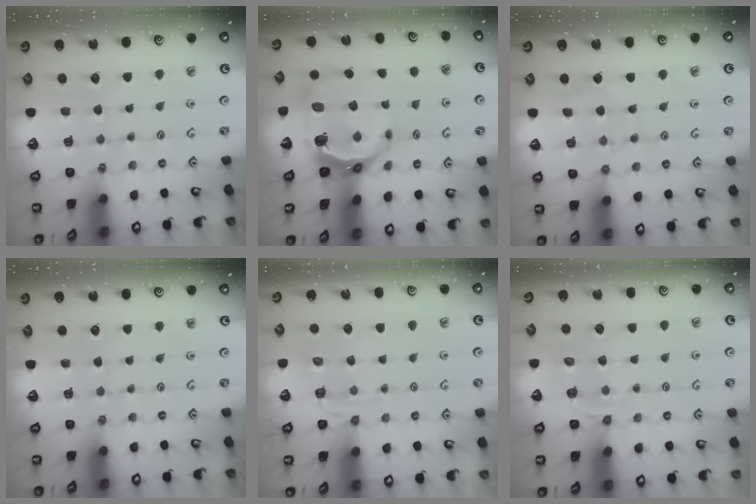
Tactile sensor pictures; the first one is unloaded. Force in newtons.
{"total": 9.7, "press": 8.4, "slide": 4.8}
{"total": 3.0, "press": 2.9, "slide": 0.4}
{"total": 0.0}
{"total": 3.4, "press": 2.9, "slide": 1.7}
{"total": 4.0, "press": 3.4, "slide": 1.9}